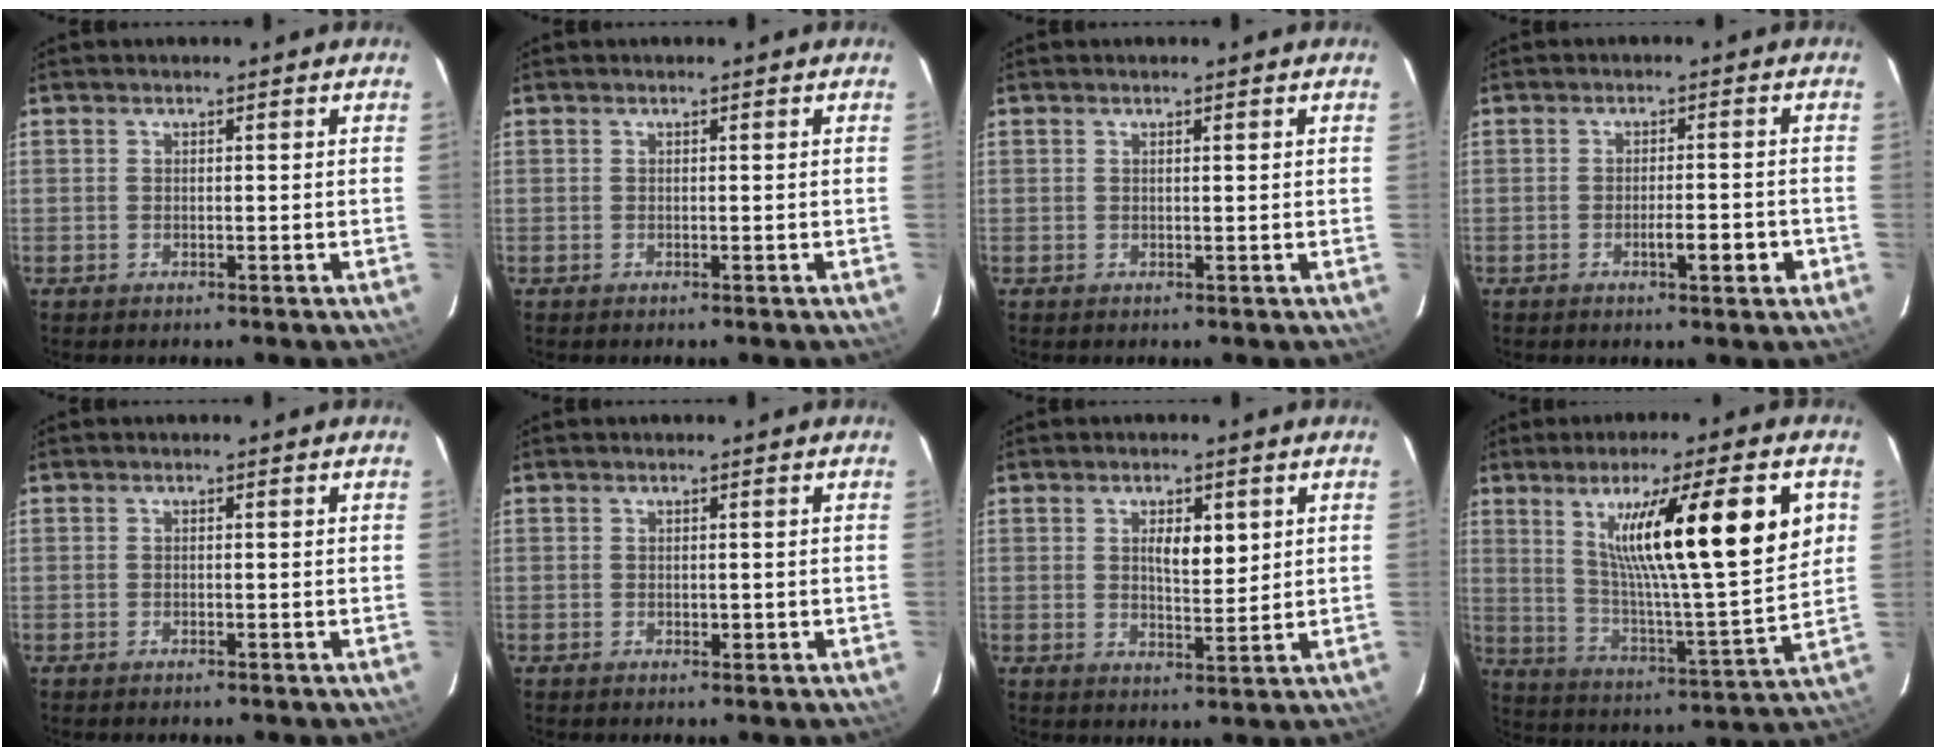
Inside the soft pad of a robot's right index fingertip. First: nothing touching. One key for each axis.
{"total": 0.0}
{"total": 0.6, "fx": 0.2, "fy": 0.2, "fz": 0.6, "tx": -0.017, "ty": 0.002, "tz": 0.003}
{"total": 4.5, "fx": -1.8, "fy": 1.0, "fz": 4.0, "tx": -0.062, "ty": 0.002, "tz": -0.023}
{"total": 0.5, "fx": -0.3, "fy": 0.2, "fz": 0.3, "tx": -0.012, "ty": -0.001, "tz": -0.005}
{"total": 1.0, "fx": -0.3, "fy": 0.6, "fz": 0.7, "tx": -0.015, "ty": -0.001, "tz": -0.002}
{"total": 5.3, "fx": 1.6, "fy": 2.0, "fz": 4.6, "tx": -0.076, "ty": 0.001, "tz": 0.028}
{"total": 21.7, "fx": 7.0, "fy": 2.0, "fz": 20.5, "tx": -0.319, "ty": -0.003, "tz": 0.109}